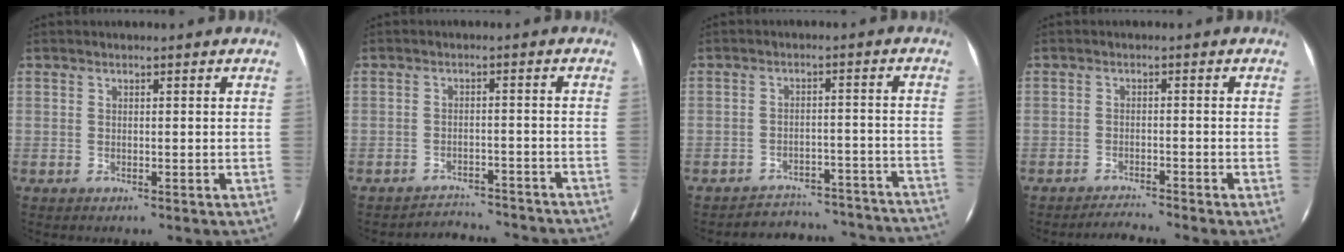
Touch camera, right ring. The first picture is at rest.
{"total": 11.4, "force": [-11.0, 2.0, 2.4], "torque": [-0.051, 0.013, -0.141]}
{"total": 22.1, "force": [-21.1, 4.4, 5.0], "torque": [-0.082, 0.031, -0.251]}
{"total": 3.3, "force": [-3.1, -1.2, 0.5], "torque": [-0.026, 0.003, -0.054]}